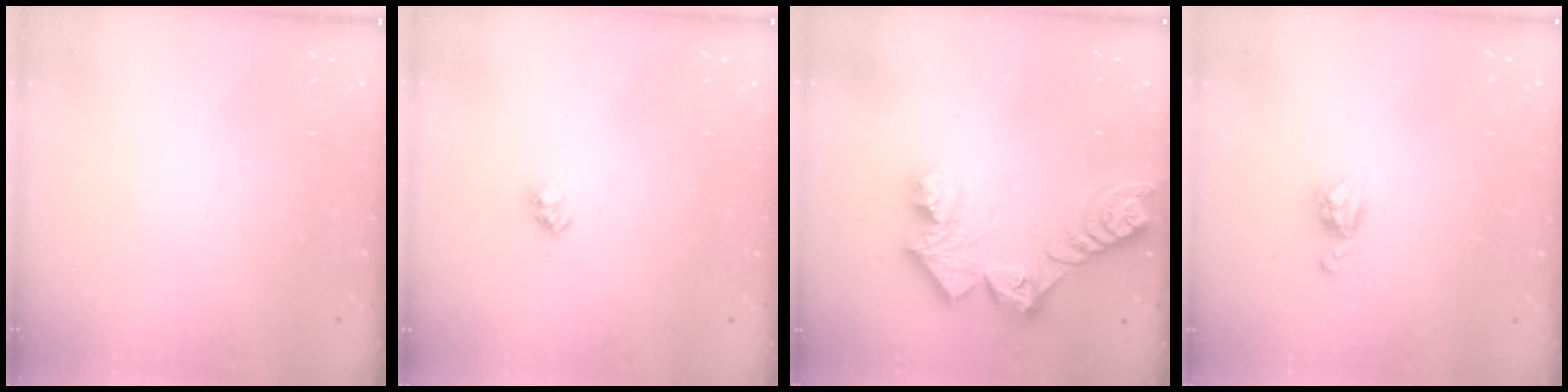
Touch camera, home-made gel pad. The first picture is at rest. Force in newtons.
{"total": 2.8, "press": 2.8, "slide": 0.4}
{"total": 13.7, "press": 13.6, "slide": 1.2}
{"total": 7.9, "press": 7.9, "slide": 0.6}